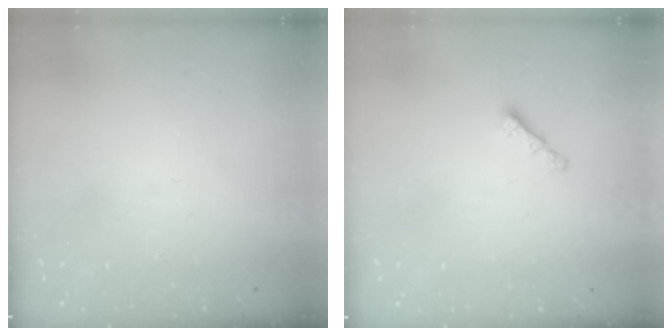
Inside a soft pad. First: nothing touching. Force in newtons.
{"total": 0.8, "press": 0.7, "slide": 0.4}